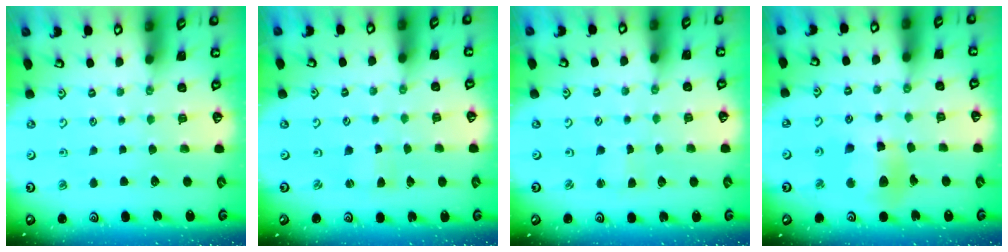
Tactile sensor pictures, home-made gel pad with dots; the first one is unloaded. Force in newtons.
{"total": 1.8, "press": 1.7, "slide": 0.3}
{"total": 1.5, "press": 1.5, "slide": 0.2}
{"total": 10.4, "press": 10.3, "slide": 1.2}